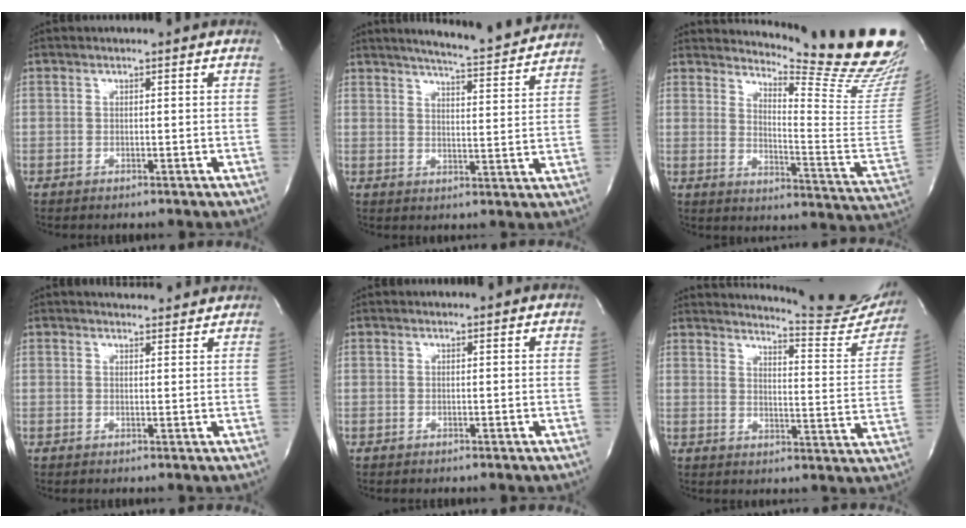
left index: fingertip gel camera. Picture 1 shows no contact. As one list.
[{"total": 12.4, "force": [11.6, 0.2, 4.3], "torque": [-0.069, -0.018, 0.144]}, {"total": 21.7, "force": [20.0, 0.2, 8.4], "torque": [-0.129, -0.161, 0.237]}, {"total": 5.5, "force": [5.3, 1.2, 1.1], "torque": [-0.018, 0.010, 0.056]}, {"total": 0.0}, {"total": 18.6, "force": [17.9, 1.5, 5.0], "torque": [-0.071, -0.106, 0.201]}]